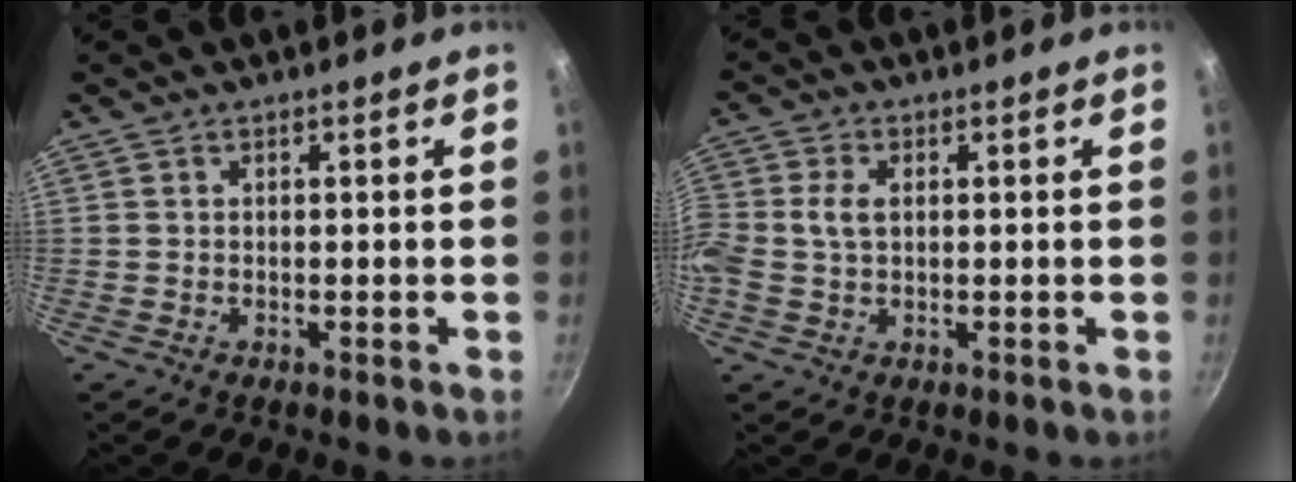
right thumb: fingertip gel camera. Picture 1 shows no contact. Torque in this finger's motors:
{"motor_torque": [0.66, 0.65, 1.03, 0.29, 0.40]}